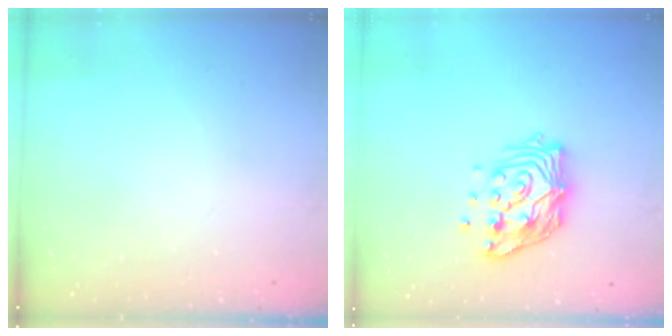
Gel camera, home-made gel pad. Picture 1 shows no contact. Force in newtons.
{"total": 15.1, "press": 15.0, "slide": 1.4}